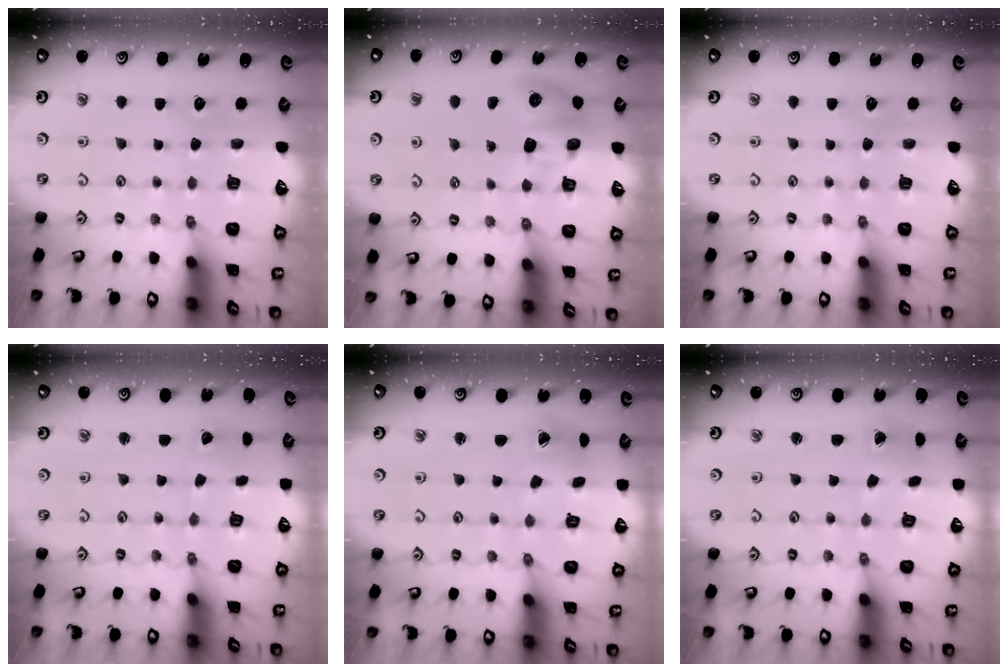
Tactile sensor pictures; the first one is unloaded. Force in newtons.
{"total": 9.5, "press": 9.4, "slide": 1.1}
{"total": 0.0}
{"total": 1.4, "press": 1.4, "slide": 0.0}
{"total": 4.3, "press": 4.3, "slide": 0.5}
{"total": 1.2, "press": 1.2, "slide": 0.1}